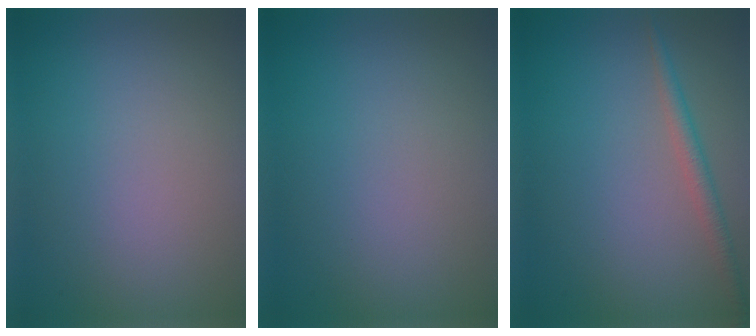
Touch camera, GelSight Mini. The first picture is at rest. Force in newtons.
{"total": 0.0}
{"total": 1.8, "press": 1.8, "slide": 0.1}